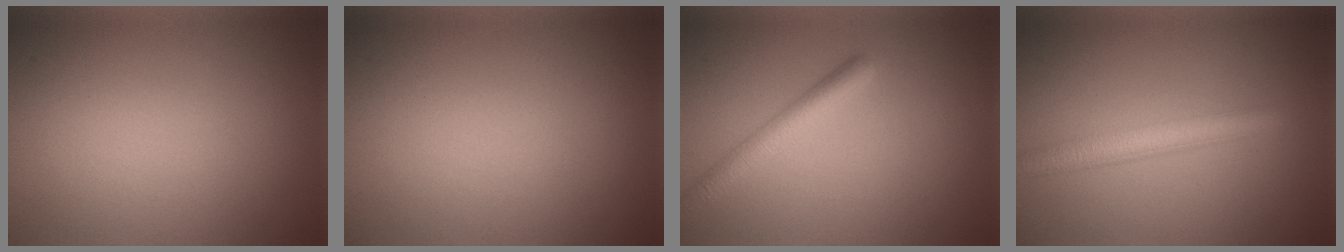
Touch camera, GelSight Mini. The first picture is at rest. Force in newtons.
{"total": 0.0}
{"total": 2.9, "press": 2.9, "slide": 0.1}
{"total": 3.7, "press": 3.7, "slide": 0.1}